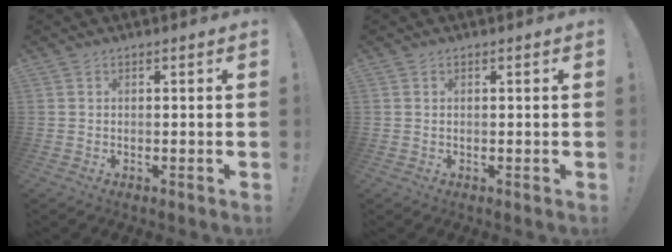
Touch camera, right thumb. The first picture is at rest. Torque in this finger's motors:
{"motor_torque": [-0.31, -0.17, -0.20, 0.25, 0.00]}